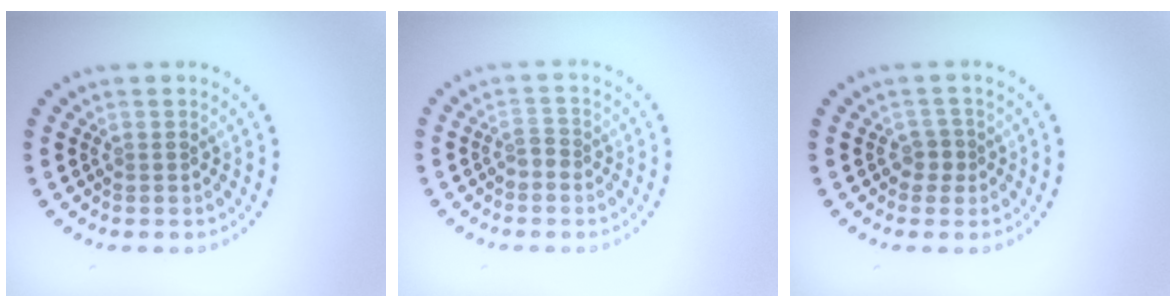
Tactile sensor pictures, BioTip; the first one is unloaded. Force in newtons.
{"total": 1.2, "press": 1.1, "slide": 0.5}
{"total": 1.3, "press": 1.1, "slide": 0.7}